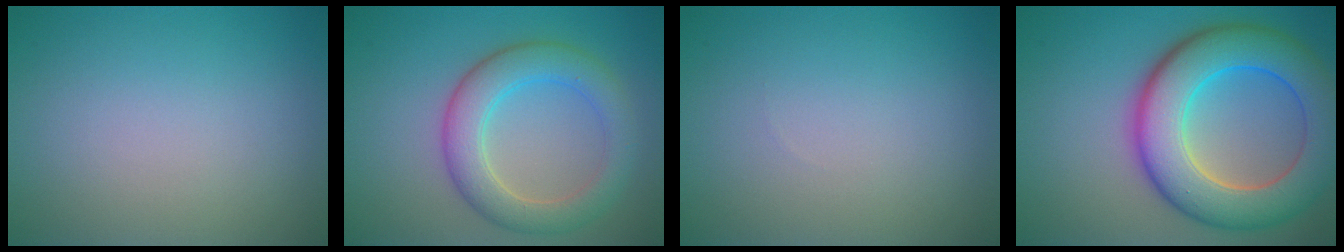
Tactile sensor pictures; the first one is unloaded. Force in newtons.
{"total": 5.2, "press": 5.2, "slide": 0.1}
{"total": 0.0}
{"total": 10.2, "press": 10.2, "slide": 0.4}